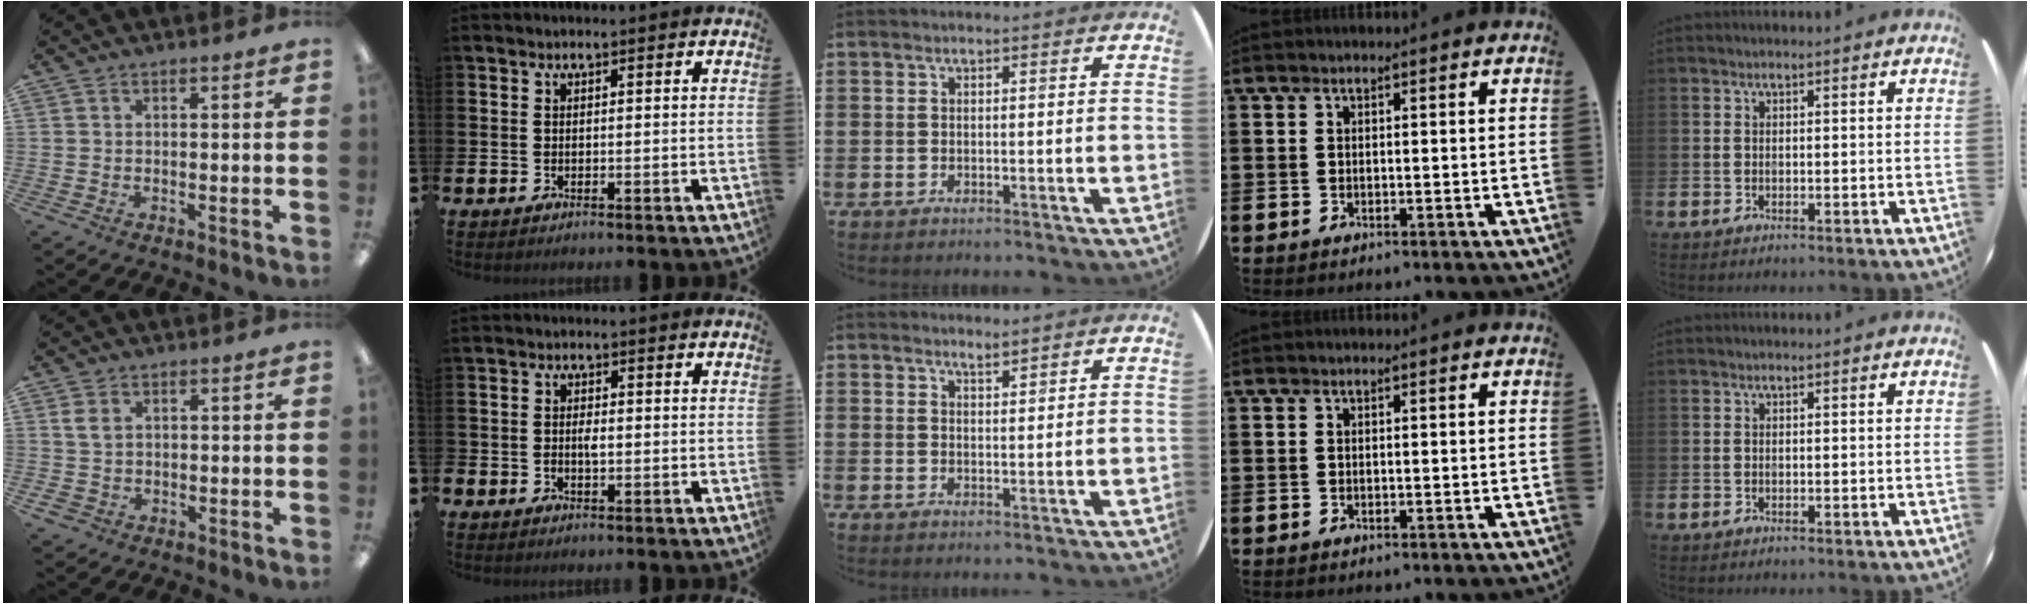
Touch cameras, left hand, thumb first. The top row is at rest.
{"thumb": {"total": 3.7, "force": [0.6, 2.7, 2.4], "torque": [-0.054, 0.005, 0.009]}, "index": {"total": 1.4, "force": [-0.6, 0.9, 0.9], "torque": [-0.015, 0.001, -0.011]}, "middle": {"total": 1.7, "force": [1.7, 0.0, 0.0], "torque": [-0.001, -0.002, 0.033]}}